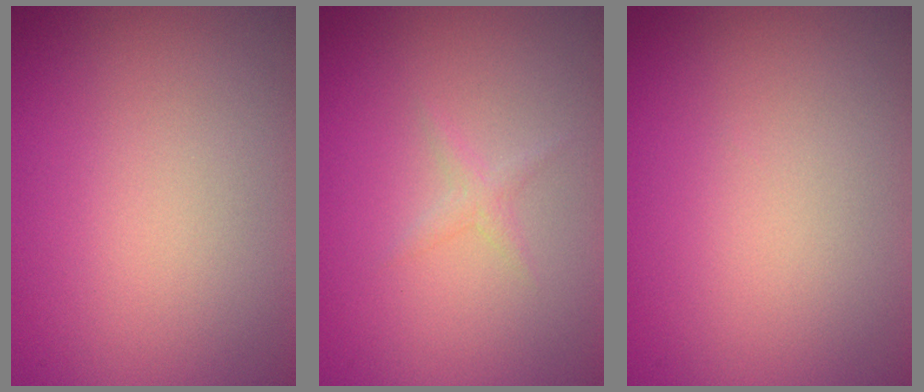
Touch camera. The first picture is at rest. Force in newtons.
{"total": 0.9, "press": 0.8, "slide": 0.1}
{"total": 0.0}